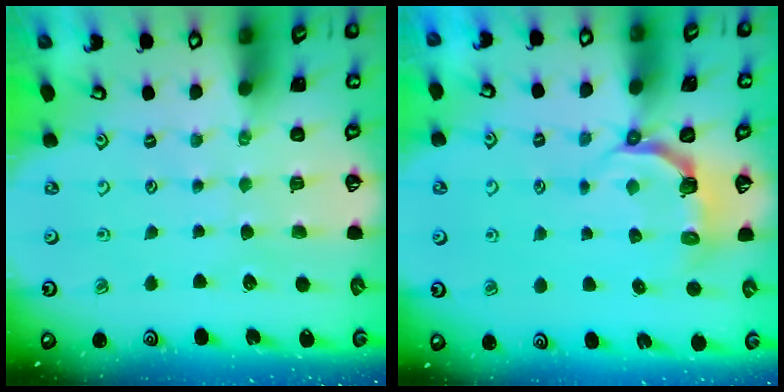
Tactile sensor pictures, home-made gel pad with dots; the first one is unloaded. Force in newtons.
{"total": 5.0, "press": 3.4, "slide": 3.7}